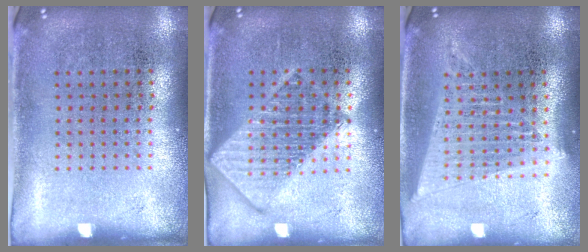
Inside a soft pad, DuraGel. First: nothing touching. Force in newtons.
{"total": 2.8, "press": 2.8, "slide": 0.4}
{"total": 1.7, "press": 1.5, "slide": 0.8}